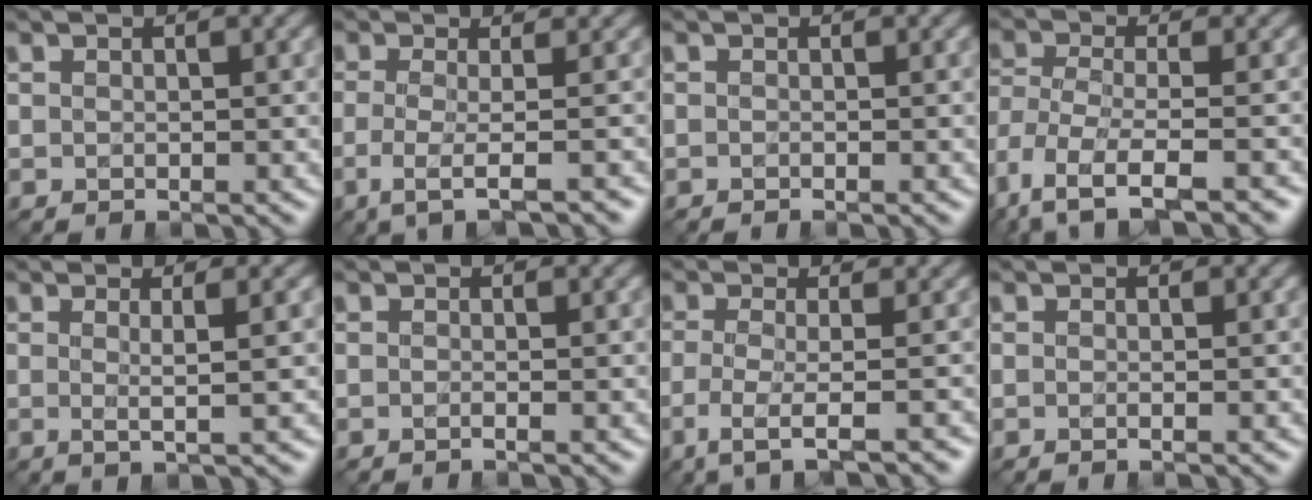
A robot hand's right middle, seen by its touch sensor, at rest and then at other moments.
{"total": 4.3, "force": [-1.2, 1.1, 4.0], "torque": [-0.062, -0.011, -0.034]}
{"total": 0.6, "force": [-0.3, 0.2, 0.5], "torque": [-0.004, -0.007, -0.010]}
{"total": 7.6, "force": [-5.0, 2.5, 5.2], "torque": [-0.110, -0.016, -0.093]}
{"total": 3.3, "force": [0.3, 0.7, 3.3], "torque": [-0.051, -0.001, -0.001]}
{"total": 1.2, "force": [-0.2, 0.5, 1.0], "torque": [-0.010, -0.012, -0.016]}
{"total": 4.4, "force": [-1.7, 1.0, 3.9], "torque": [-0.064, -0.008, -0.043]}
{"total": 1.1, "force": [-0.1, 0.5, 1.0], "torque": [-0.011, -0.010, -0.015]}